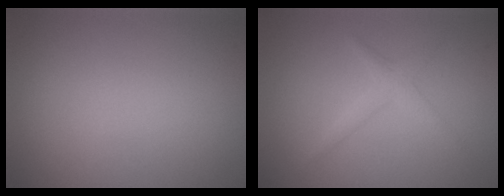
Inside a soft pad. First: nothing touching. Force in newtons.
{"total": 1.6, "press": 1.6, "slide": 0.1}